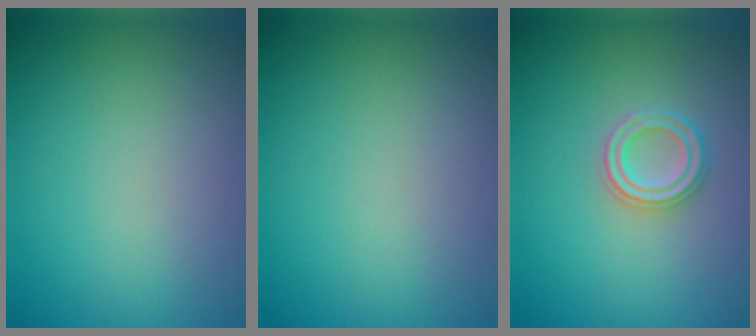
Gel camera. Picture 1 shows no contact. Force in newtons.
{"total": 0.0}
{"total": 2.3, "press": 2.3, "slide": 0.3}